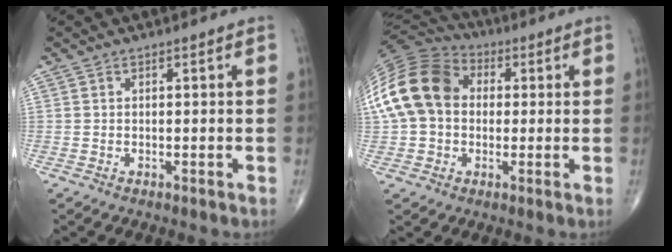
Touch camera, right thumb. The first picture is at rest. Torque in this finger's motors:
{"motor_torque": [-0.22, 1.94, 1.43, 0.11, 0.55]}